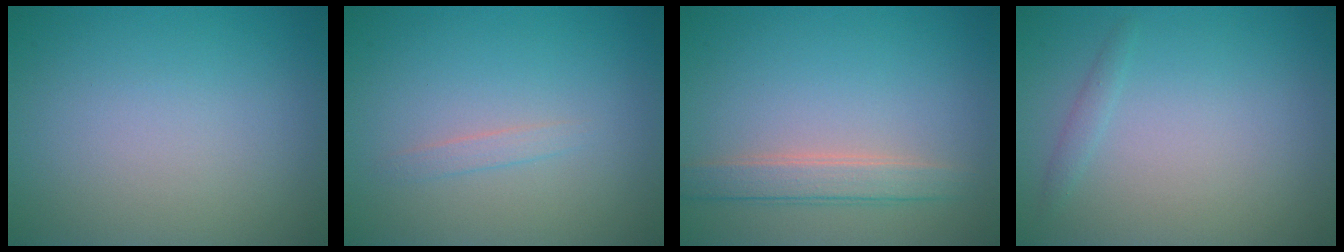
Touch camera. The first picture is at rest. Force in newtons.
{"total": 0.9, "press": 0.9, "slide": 0.0}
{"total": 2.6, "press": 2.6, "slide": 0.2}
{"total": 0.8, "press": 0.8, "slide": 0.1}